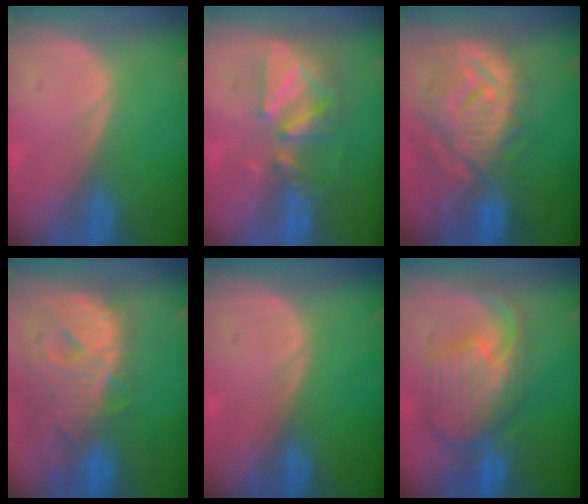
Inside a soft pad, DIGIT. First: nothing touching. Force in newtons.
{"total": 9.0, "press": 7.9, "slide": 4.4}
{"total": 12.6, "press": 11.1, "slide": 5.9}
{"total": 12.9, "press": 11.0, "slide": 6.8}
{"total": 0.0}
{"total": 10.6, "press": 9.5, "slide": 4.8}